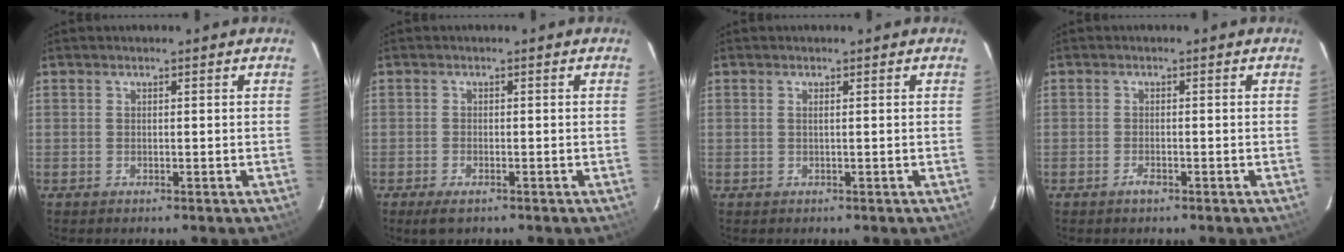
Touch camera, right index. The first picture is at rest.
{"total": 2.9, "force": [-2.0, 1.1, 1.8], "torque": [-0.042, -0.008, -0.036]}
{"total": 0.6, "force": [0.1, -0.2, 0.6], "torque": [-0.011, 0.000, 0.001]}
{"total": 1.5, "force": [-1.0, 0.6, 1.0], "torque": [-0.021, -0.001, -0.018]}